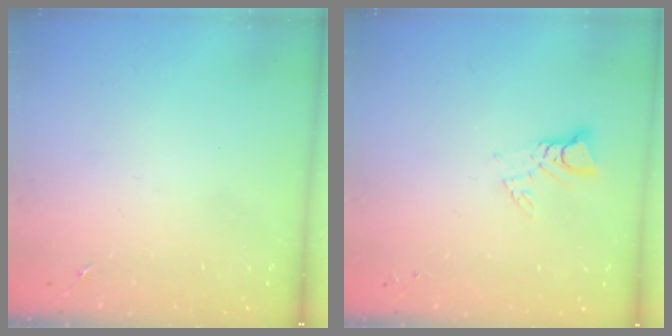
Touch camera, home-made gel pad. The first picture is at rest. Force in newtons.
{"total": 3.8, "press": 3.8, "slide": 0.2}